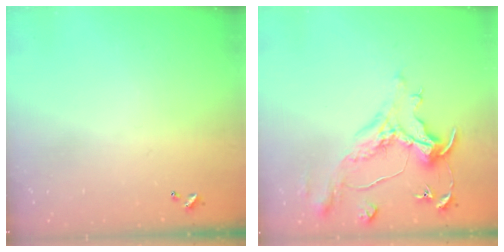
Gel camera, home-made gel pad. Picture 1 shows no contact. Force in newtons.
{"total": 1.5, "press": 0.8, "slide": 1.2}